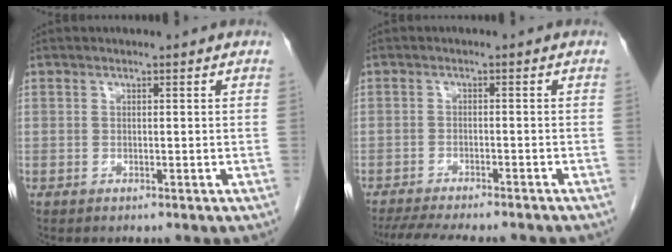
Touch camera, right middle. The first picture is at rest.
{"total": 13.0, "force": [-11.4, 2.1, 5.8], "torque": [-0.099, -0.018, -0.155]}